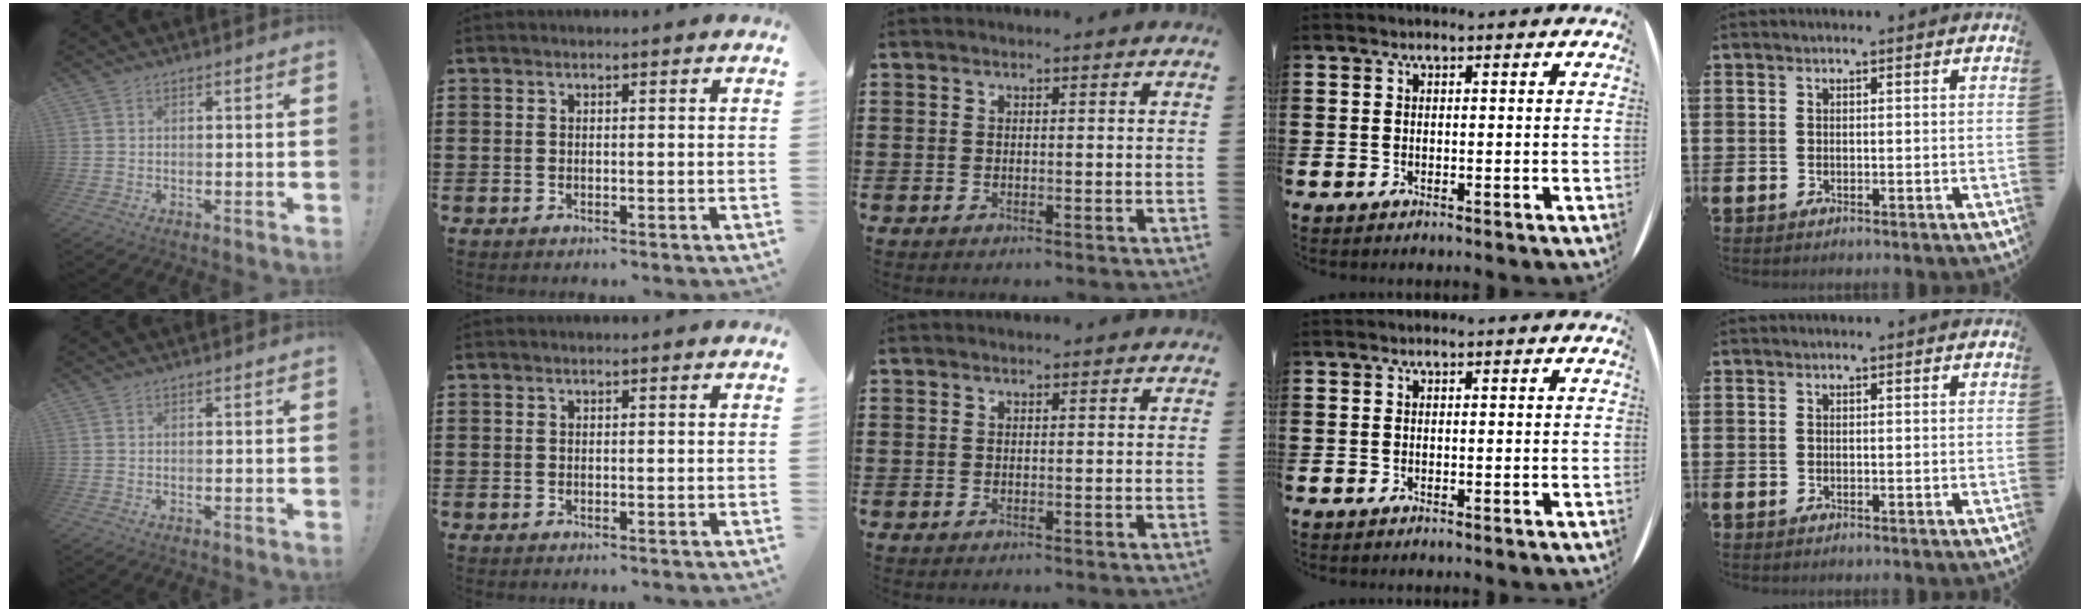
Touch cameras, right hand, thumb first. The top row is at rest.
{}